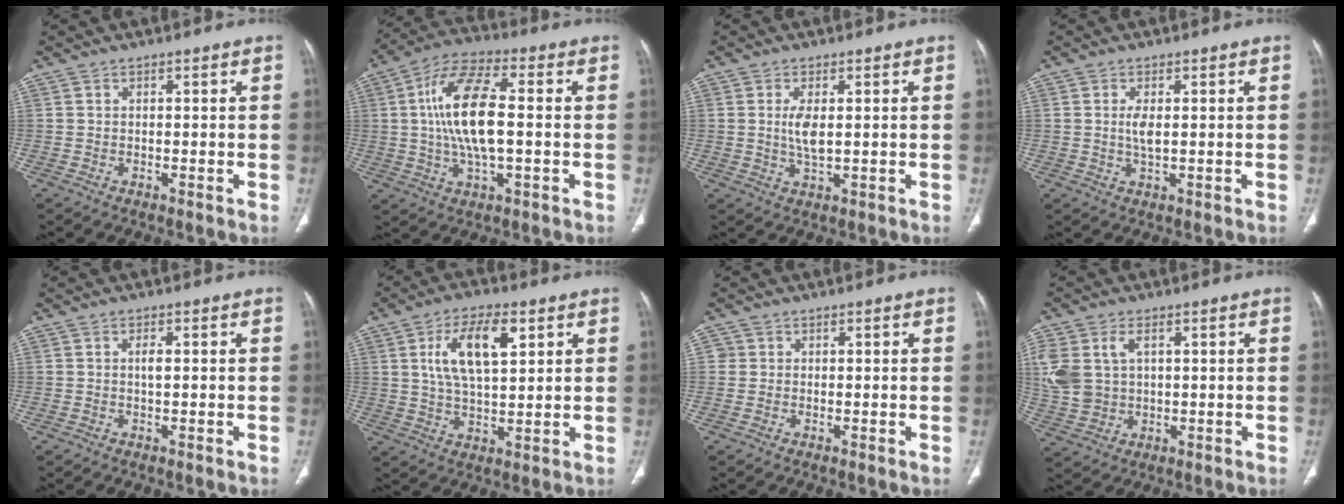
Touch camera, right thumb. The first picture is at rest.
{"total": 15.6, "force": [0.5, 6.2, 14.3], "torque": [-0.288, 0.015, 0.005]}
{"total": 4.3, "force": [0.6, 1.6, 3.9], "torque": [-0.084, -0.009, 0.016]}
{"total": 2.9, "force": [0.4, 1.0, 2.7], "torque": [-0.058, -0.005, 0.010]}
{"total": 1.5, "force": [0.1, 0.4, 1.5], "torque": [-0.032, 0.000, 0.002]}
{"total": 11.9, "force": [4.1, 5.3, 9.8], "torque": [-0.173, -0.007, 0.077]}
{"total": 1.2, "force": [0.2, 1.2, 0.1], "torque": [0.007, 0.003, 0.001]}
{"total": 11.1, "force": [2.6, 7.6, 7.6], "torque": [-0.184, 0.005, 0.061]}